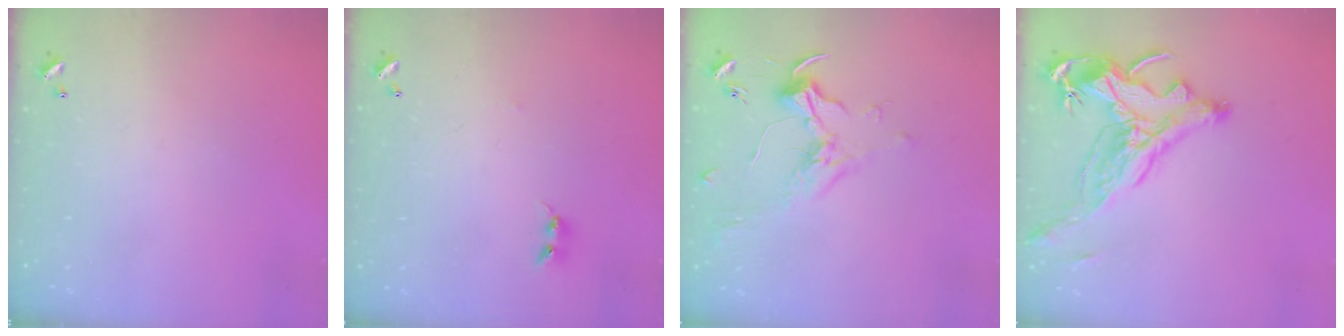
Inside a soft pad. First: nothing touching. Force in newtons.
{"total": 2.5, "press": 2.5, "slide": 0.4}
{"total": 1.8, "press": 1.6, "slide": 0.9}
{"total": 2.9, "press": 2.5, "slide": 1.3}